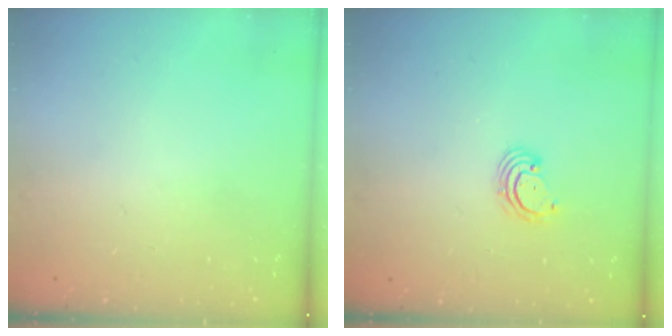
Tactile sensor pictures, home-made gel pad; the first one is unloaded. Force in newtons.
{"total": 2.5, "press": 2.5, "slide": 0.3}